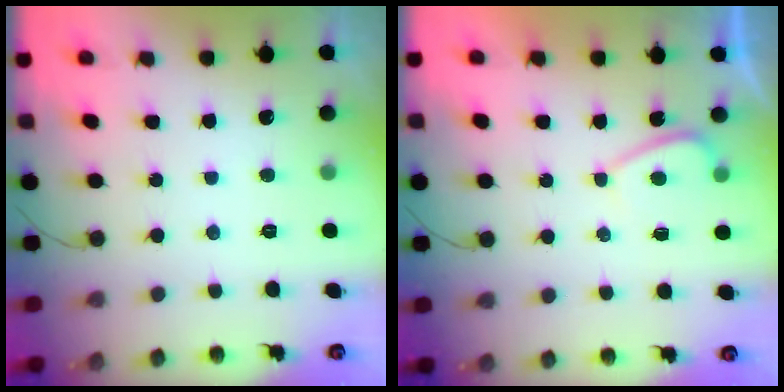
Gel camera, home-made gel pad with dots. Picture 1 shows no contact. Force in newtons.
{"total": 1.9, "press": 1.8, "slide": 0.7}